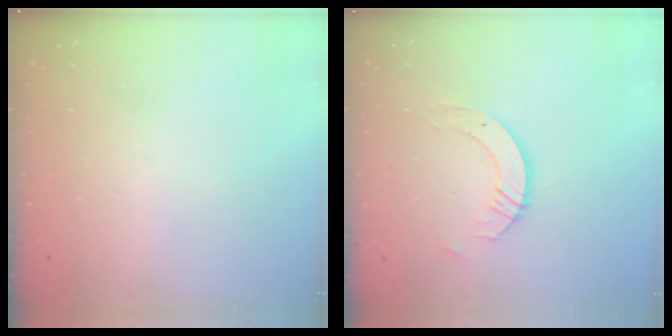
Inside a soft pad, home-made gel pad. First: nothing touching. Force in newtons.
{"total": 6.5, "press": 6.4, "slide": 0.7}